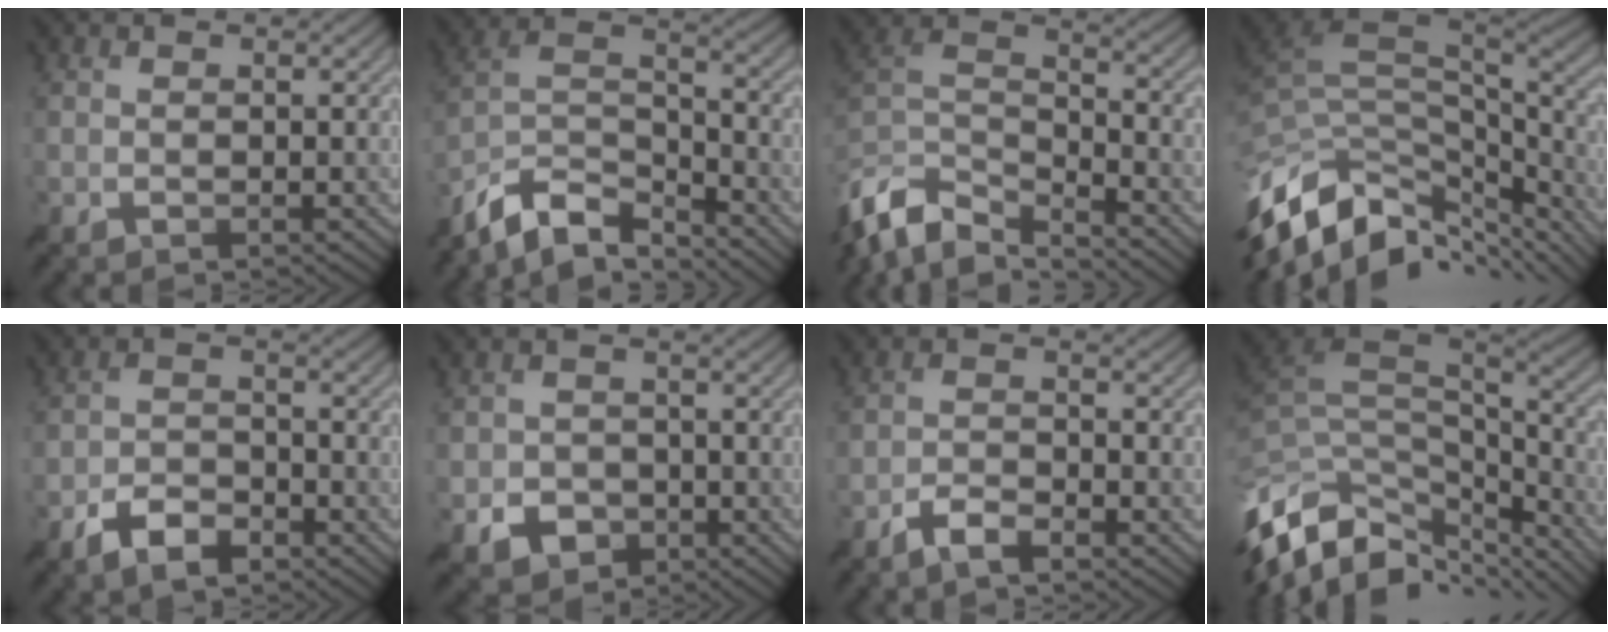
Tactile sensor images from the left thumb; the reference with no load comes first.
{"total": 9.9, "force": [-8.4, 2.9, 4.2], "torque": [-0.085, 0.003, -0.176]}
{"total": 11.0, "force": [-7.9, 4.7, 6.1], "torque": [-0.145, -0.013, -0.161]}
{"total": 14.3, "force": [-6.8, 8.3, 9.5], "torque": [-0.232, -0.028, -0.110]}
{"total": 4.8, "force": [-3.3, 2.3, 2.6], "torque": [-0.046, -0.003, -0.068]}
{"total": 4.1, "force": [-1.9, 3.4, 1.4], "torque": [-0.025, -0.012, -0.034]}
{"total": 3.2, "force": [-2.5, 0.8, 1.9], "torque": [-0.040, 0.001, -0.055]}
{"total": 14.2, "force": [-7.0, 8.6, 8.8], "torque": [-0.237, -0.022, -0.110]}